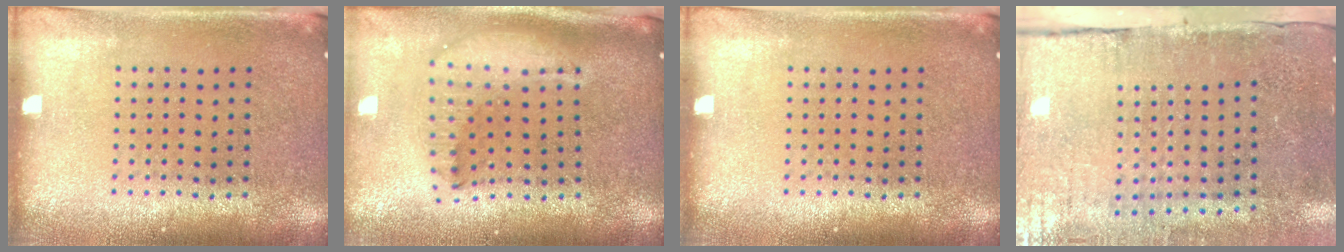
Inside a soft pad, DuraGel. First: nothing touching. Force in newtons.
{"total": 2.1, "press": 1.7, "slide": 1.3}
{"total": 0.0}
{"total": 4.5, "press": 3.7, "slide": 2.5}